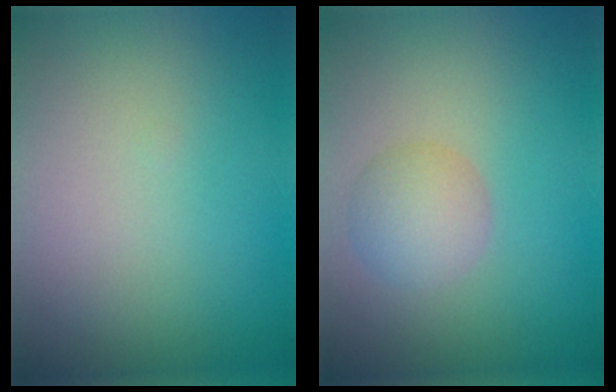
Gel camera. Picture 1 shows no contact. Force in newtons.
{"total": 2.9, "press": 2.9, "slide": 0.1}